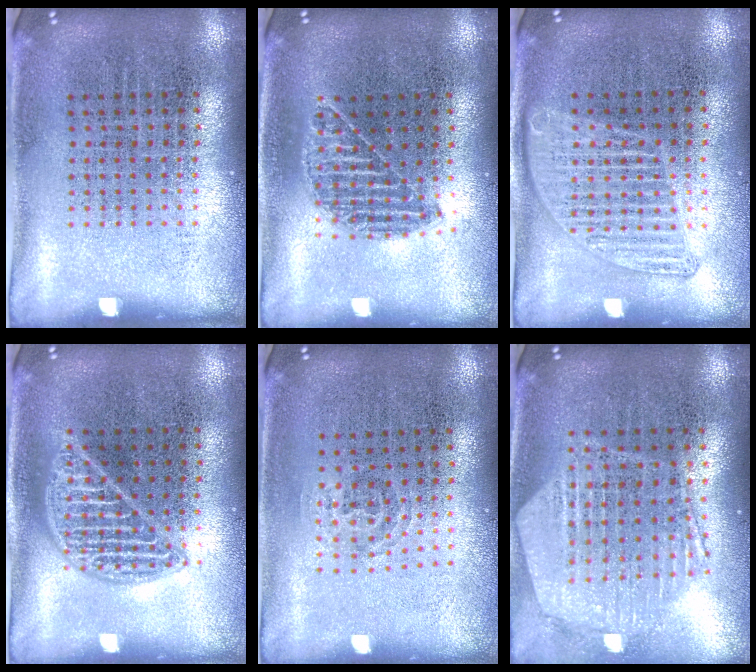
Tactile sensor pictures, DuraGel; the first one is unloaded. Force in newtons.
{"total": 1.2, "press": 1.1, "slide": 0.5}
{"total": 1.3, "press": 1.3, "slide": 0.3}
{"total": 2.3, "press": 2.3, "slide": 0.3}
{"total": 0.9, "press": 0.6, "slide": 0.7}
{"total": 1.4, "press": 1.4, "slide": 0.3}